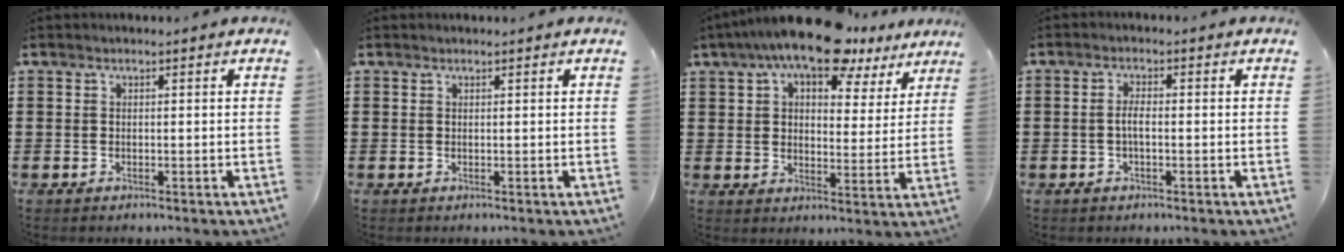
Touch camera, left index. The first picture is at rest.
{"total": 0.0}
{"total": 11.2, "force": [8.9, 2.9, 6.1], "torque": [-0.114, -0.033, 0.157]}
{"total": 2.3, "force": [-0.5, 0.6, 2.1], "torque": [-0.047, 0.000, -0.012]}